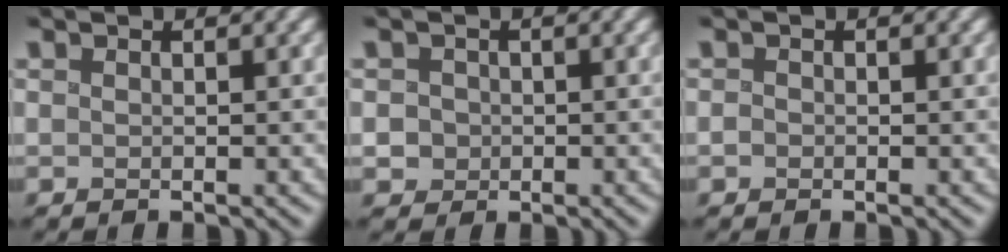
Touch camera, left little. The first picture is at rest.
{"total": 1.6, "force": [-0.3, 1.5, 0.3], "torque": [-0.007, -0.001, 0.000]}
{"total": 0.6, "force": [-0.4, 0.5, -0.1], "torque": [0.001, 0.000, -0.006]}